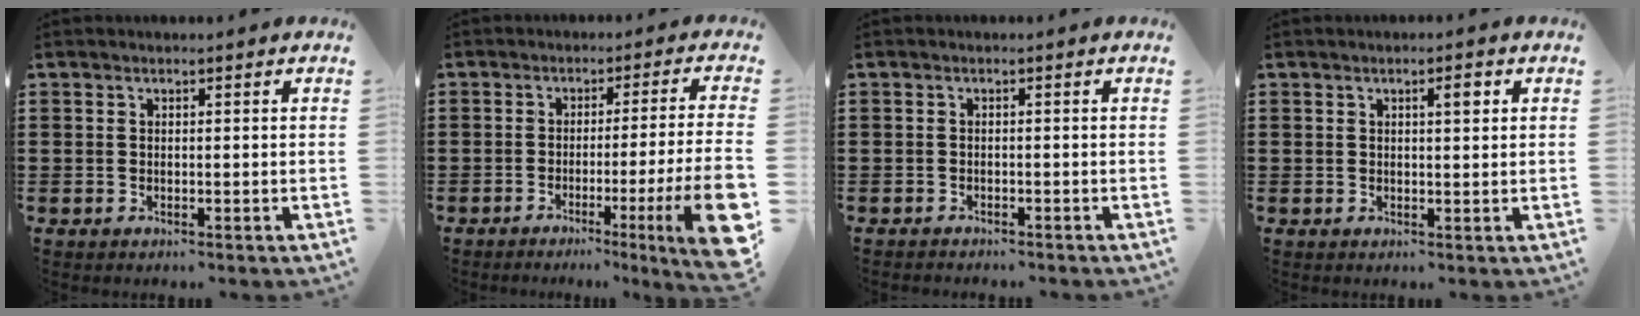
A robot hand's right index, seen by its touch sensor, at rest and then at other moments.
{"total": 8.6, "force": [-2.8, 0.3, 8.1], "torque": [-0.123, -0.024, -0.052]}
{"total": 0.9, "force": [-0.9, 0.0, 0.0], "torque": [-0.002, 0.001, -0.020]}
{"total": 2.0, "force": [0.7, 0.4, 1.8], "torque": [-0.027, 0.001, 0.007]}